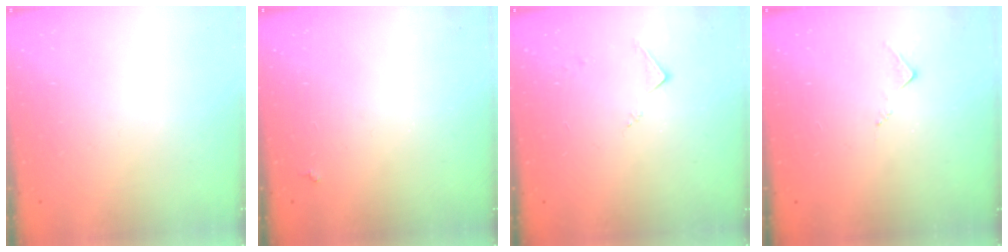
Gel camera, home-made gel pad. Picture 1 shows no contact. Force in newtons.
{"total": 1.7, "press": 1.7, "slide": 0.4}
{"total": 5.3, "press": 5.3, "slide": 0.6}
{"total": 7.1, "press": 7.1, "slide": 0.8}